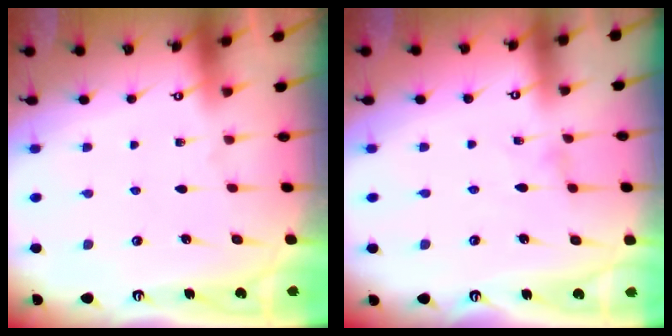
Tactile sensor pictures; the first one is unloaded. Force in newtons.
{"total": 0.0}